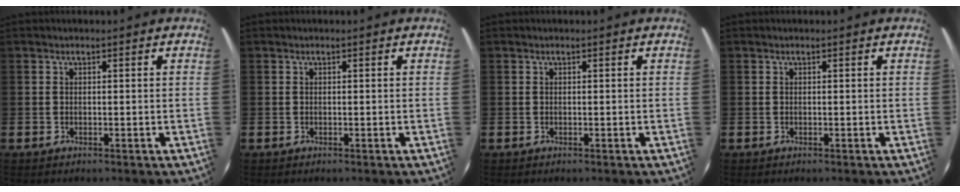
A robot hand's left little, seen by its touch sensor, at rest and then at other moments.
{"total": 0.0}
{"total": 0.0}
{"total": 0.0}